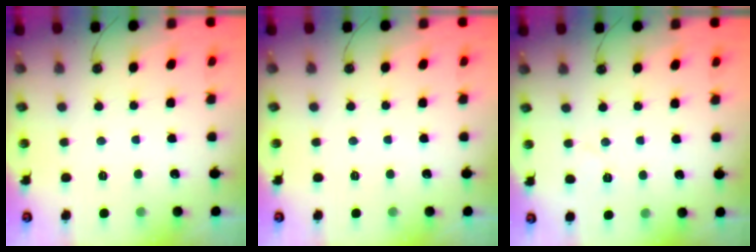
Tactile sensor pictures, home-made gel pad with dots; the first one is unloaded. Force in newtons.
{"total": 0.0}
{"total": 4.9, "press": 4.6, "slide": 1.8}